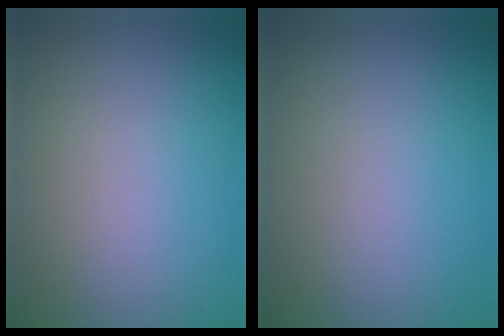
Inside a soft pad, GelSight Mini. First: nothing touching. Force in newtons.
{"total": 0.0}